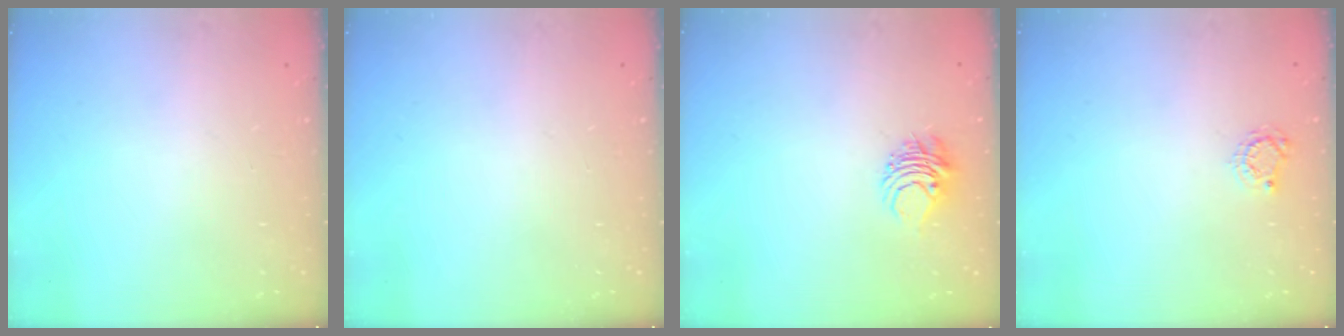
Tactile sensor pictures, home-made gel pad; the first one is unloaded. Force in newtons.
{"total": 0.0}
{"total": 6.3, "press": 6.3, "slide": 0.6}
{"total": 4.0, "press": 4.0, "slide": 0.5}